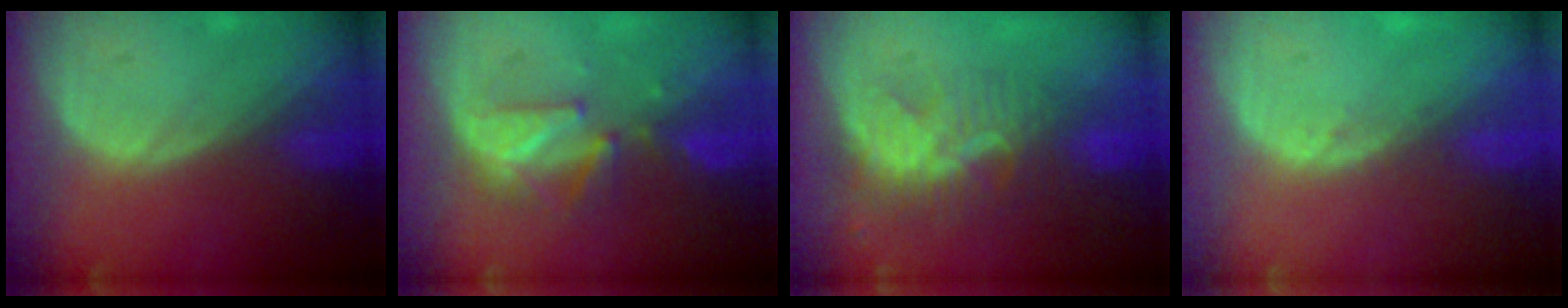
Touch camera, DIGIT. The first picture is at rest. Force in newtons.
{"total": 5.7, "press": 5.7, "slide": 0.6}
{"total": 8.5, "press": 7.6, "slide": 3.8}
{"total": 1.0, "press": 0.9, "slide": 0.3}